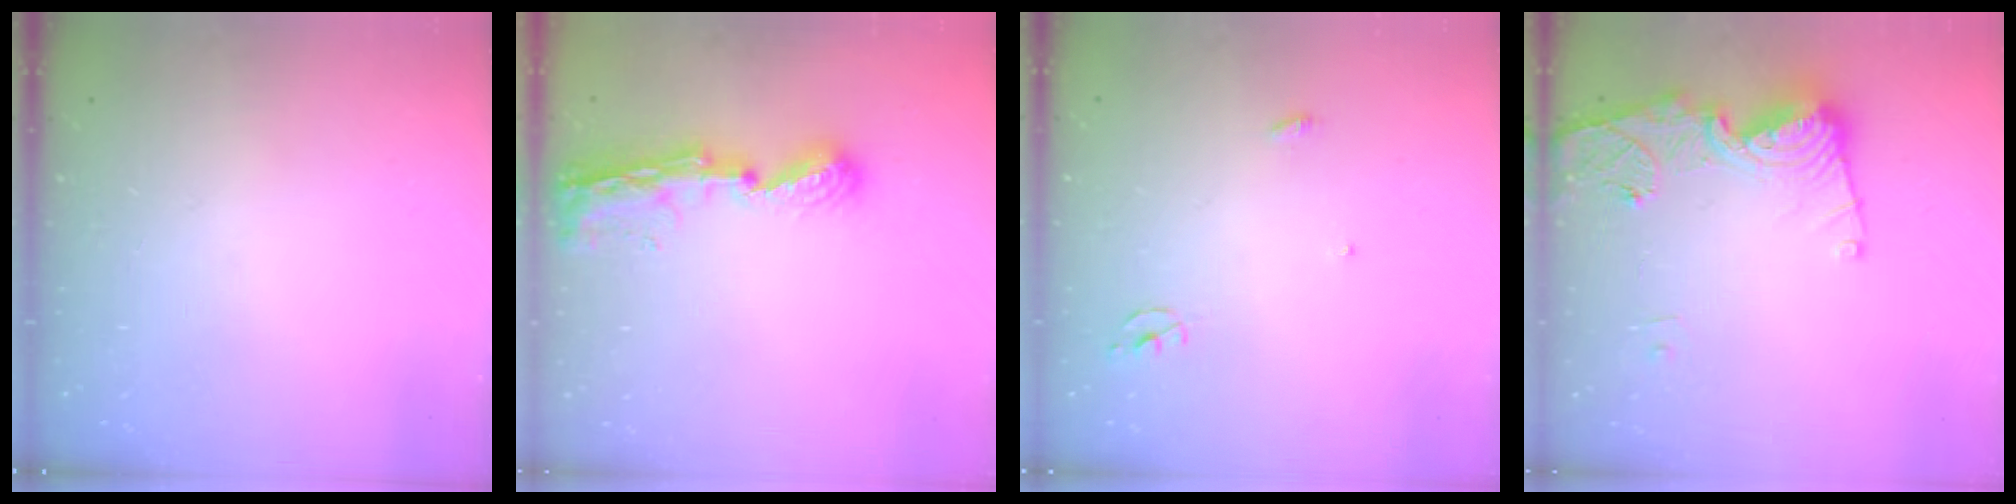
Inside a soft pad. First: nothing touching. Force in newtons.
{"total": 8.9, "press": 8.9, "slide": 0.9}
{"total": 2.3, "press": 2.3, "slide": 0.1}
{"total": 14.4, "press": 14.4, "slide": 1.4}